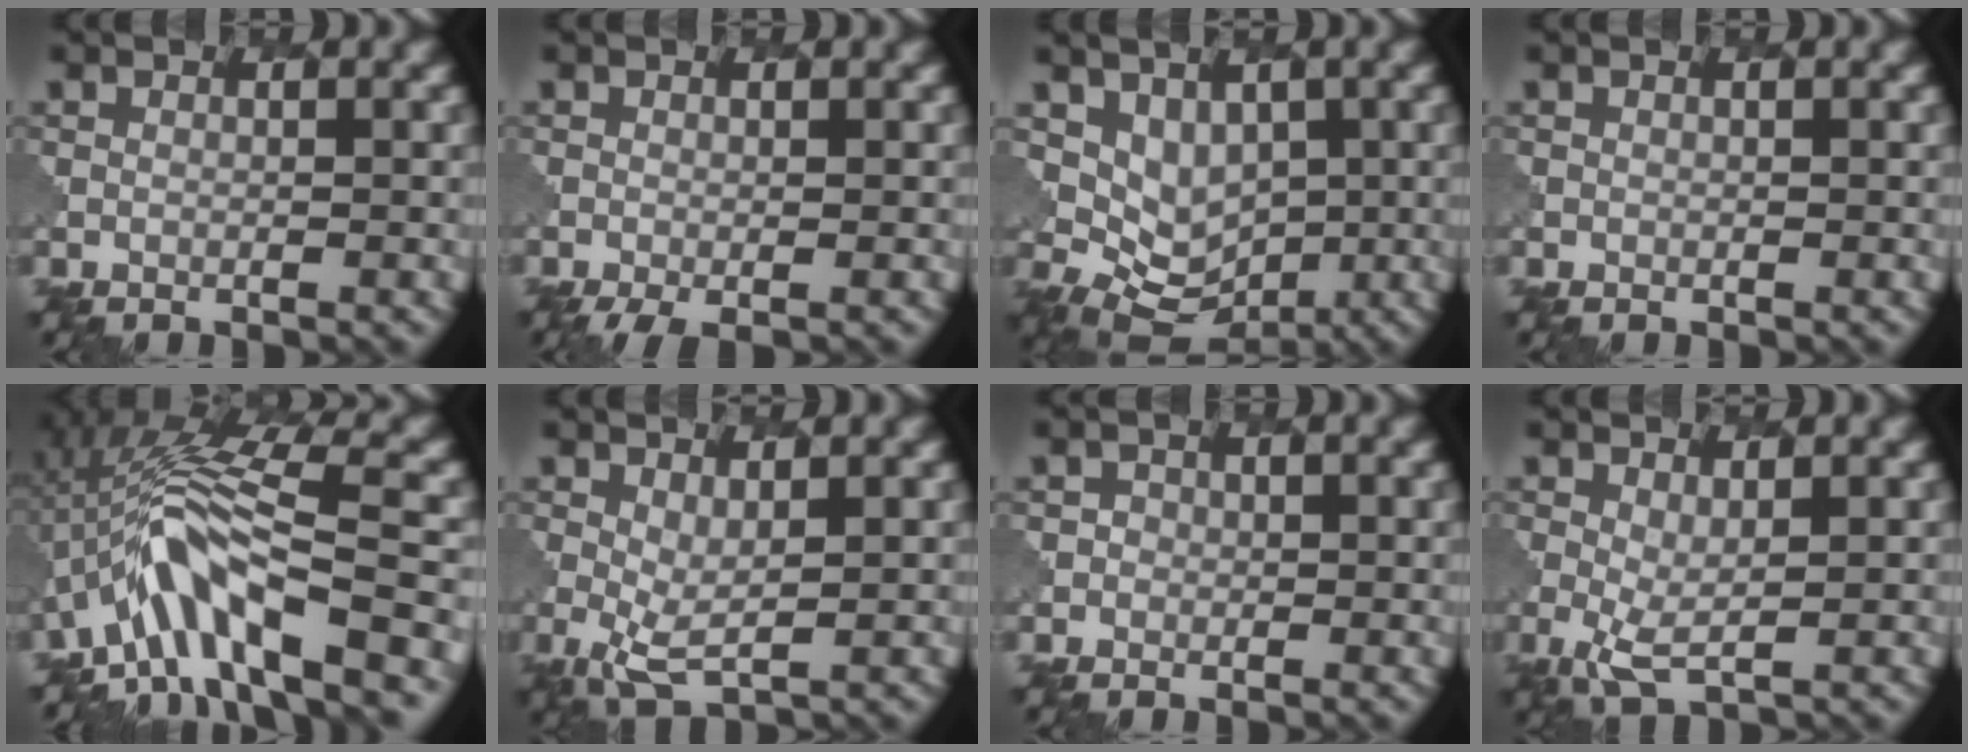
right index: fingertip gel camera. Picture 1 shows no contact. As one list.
[{"total": 2.3, "force": [-1.4, 0.5, 1.7], "torque": [-0.030, -0.004, -0.025]}, {"total": 6.2, "force": [1.2, 4.9, 3.5], "torque": [-0.054, -0.004, 0.033]}, {"total": 0.0}, {"total": 10.0, "force": [-3.4, 2.7, 9.0], "torque": [-0.147, 0.020, -0.060]}, {"total": 2.8, "force": [0.3, 1.1, 2.5], "torque": [-0.063, -0.011, 0.007]}, {"total": 1.6, "force": [-0.3, 1.5, 0.1], "torque": [0.015, 0.007, -0.009]}, {"total": 2.5, "force": [0.1, 0.9, 2.3], "torque": [-0.058, -0.013, 0.002]}]